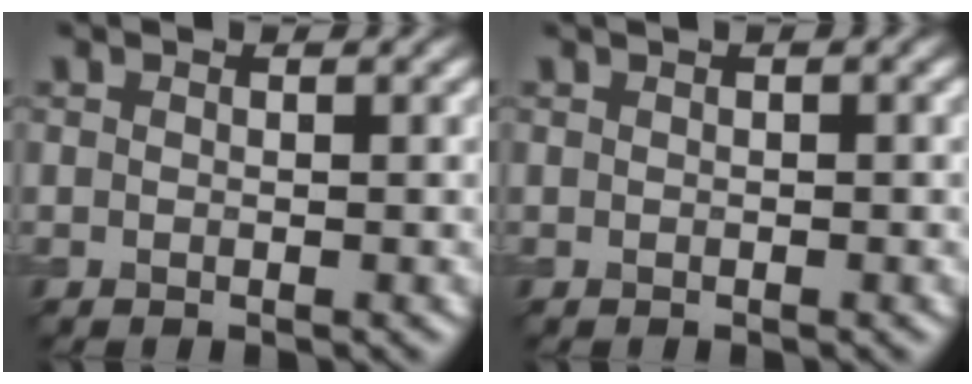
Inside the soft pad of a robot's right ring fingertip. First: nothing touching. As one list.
[{"total": 0.6, "force": [0.3, 0.1, 0.5], "torque": [-0.010, 0.005, 0.003]}]